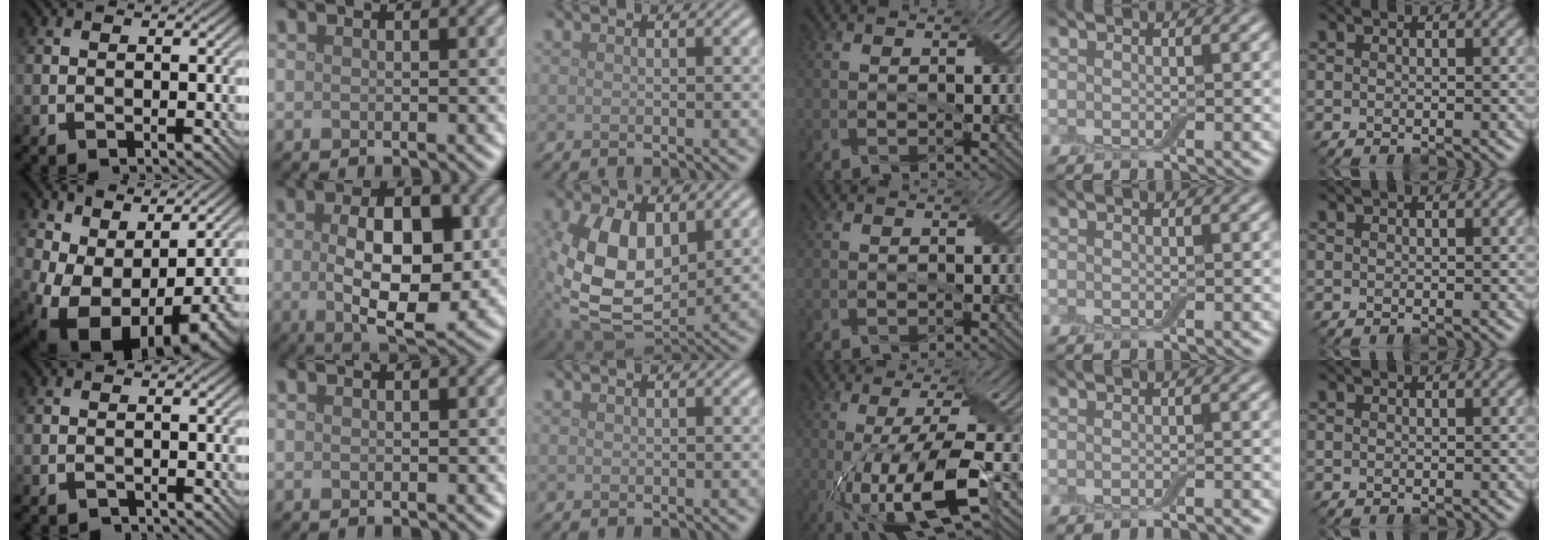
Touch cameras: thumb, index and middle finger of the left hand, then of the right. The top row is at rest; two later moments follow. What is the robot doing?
{"motion": "peel", "object": "aluminum foil"}